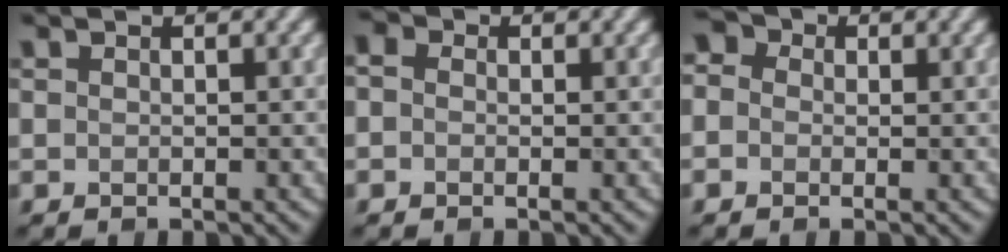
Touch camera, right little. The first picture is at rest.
{"total": 1.9, "force": [0.3, 1.5, 1.1], "torque": [-0.019, 0.003, -0.016]}
{"total": 3.1, "force": [0.7, 2.6, 1.6], "torque": [-0.023, 0.018, -0.018]}